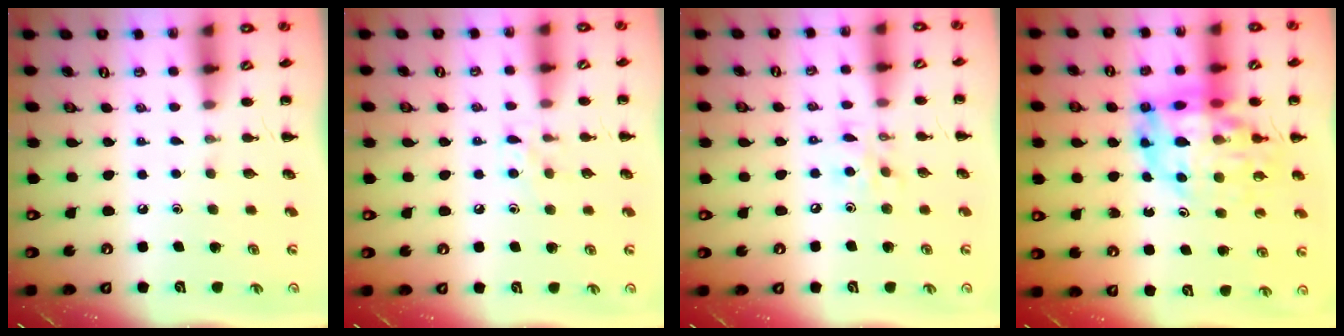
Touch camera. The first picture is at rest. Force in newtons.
{"total": 6.4, "press": 6.0, "slide": 2.1}
{"total": 7.4, "press": 7.3, "slide": 0.7}
{"total": 19.0, "press": 18.4, "slide": 4.7}